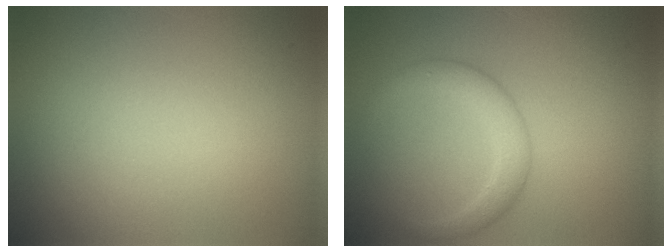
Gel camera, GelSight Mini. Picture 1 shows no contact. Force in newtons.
{"total": 2.8, "press": 2.8, "slide": 0.2}